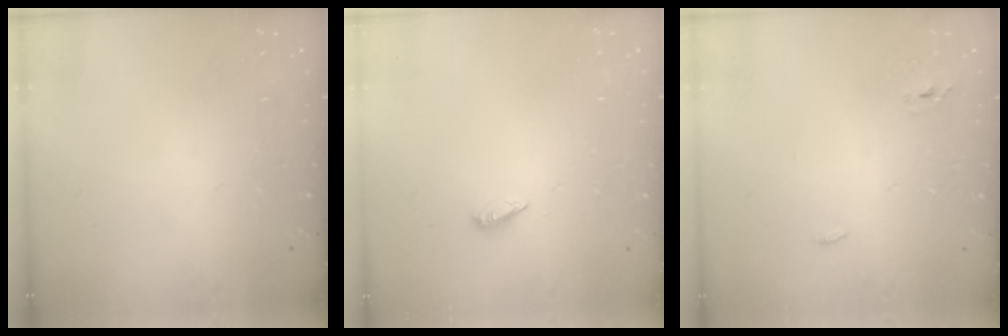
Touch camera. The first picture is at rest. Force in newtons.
{"total": 2.9, "press": 2.9, "slide": 0.3}
{"total": 2.7, "press": 2.6, "slide": 0.8}